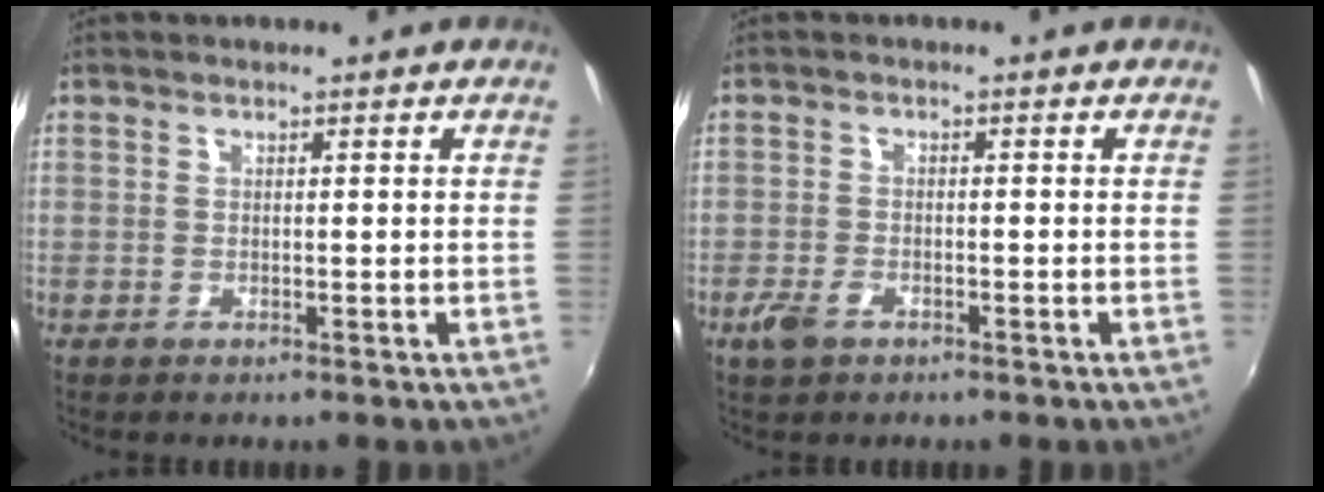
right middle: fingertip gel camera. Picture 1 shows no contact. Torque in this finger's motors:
{"motor_torque": [0.38, -0.38, 0.15, 0.06]}